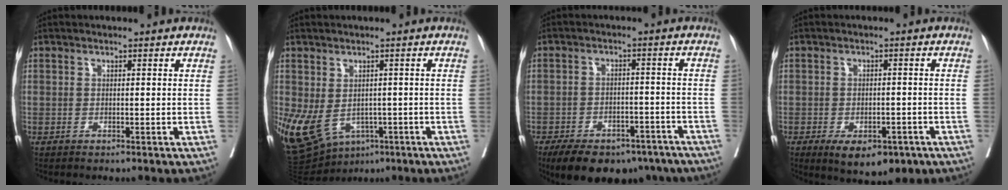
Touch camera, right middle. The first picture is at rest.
{"total": 12.5, "force": [-5.0, 8.3, 7.9], "torque": [-0.169, -0.008, -0.066]}
{"total": 17.5, "force": [-12.7, 8.6, 8.3], "torque": [-0.153, 0.000, -0.169]}
{"total": 9.7, "force": [-5.9, 4.8, 6.0], "torque": [-0.081, -0.003, -0.079]}